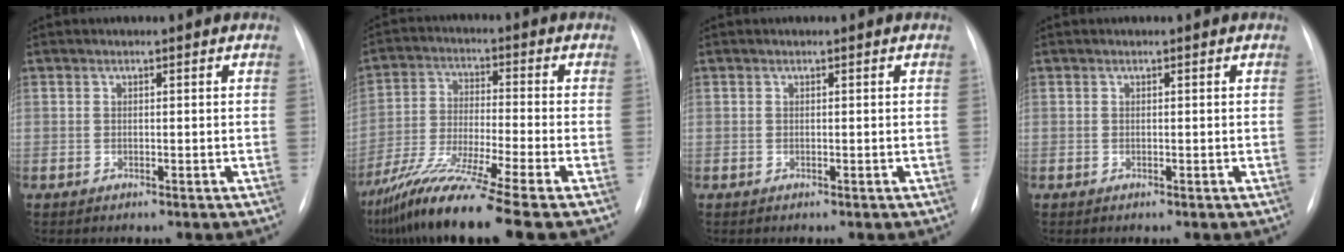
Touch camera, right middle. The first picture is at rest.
{"total": 14.3, "force": [-10.6, -1.6, 9.4], "torque": [-0.188, -0.044, -0.189]}
{"total": 0.0}
{"total": 0.0}